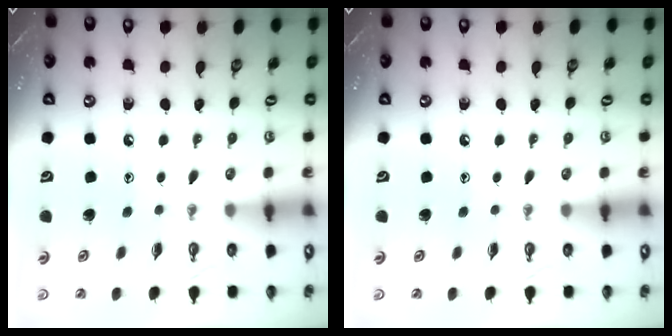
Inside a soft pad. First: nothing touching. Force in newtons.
{"total": 0.0}